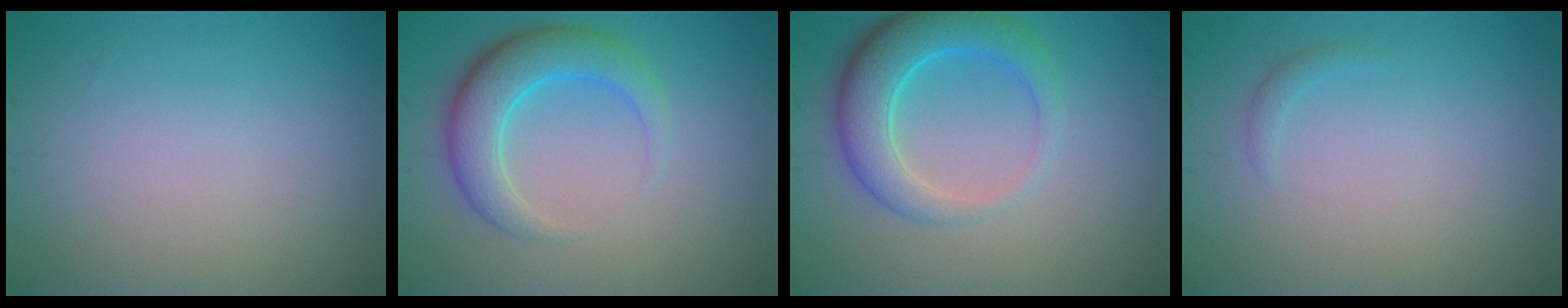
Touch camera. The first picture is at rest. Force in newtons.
{"total": 5.0, "press": 5.0, "slide": 0.2}
{"total": 5.6, "press": 5.6, "slide": 0.3}
{"total": 0.7, "press": 0.7, "slide": 0.1}